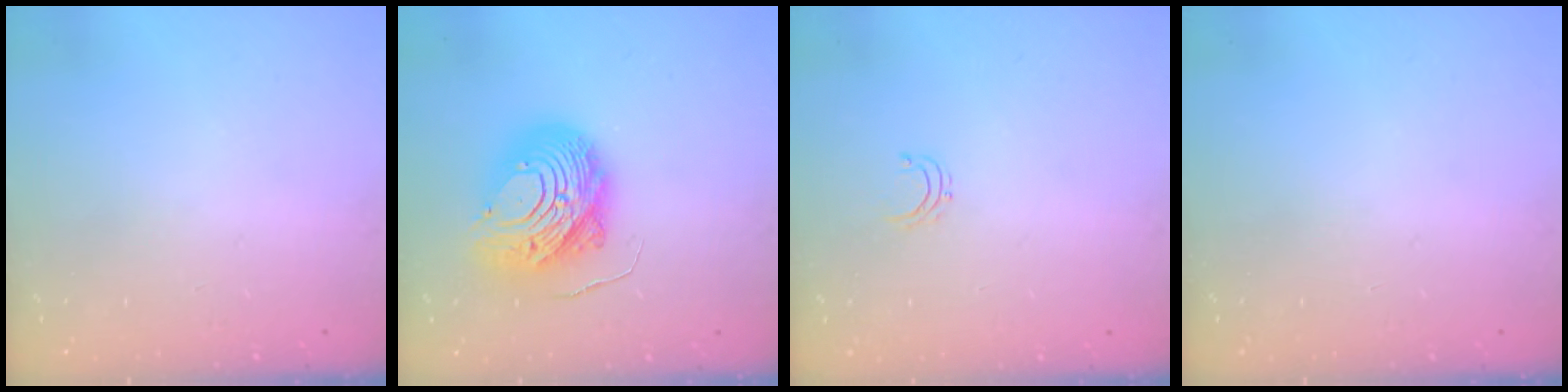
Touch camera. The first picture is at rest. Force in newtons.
{"total": 14.3, "press": 14.3, "slide": 1.4}
{"total": 3.1, "press": 3.1, "slide": 0.2}
{"total": 0.0}